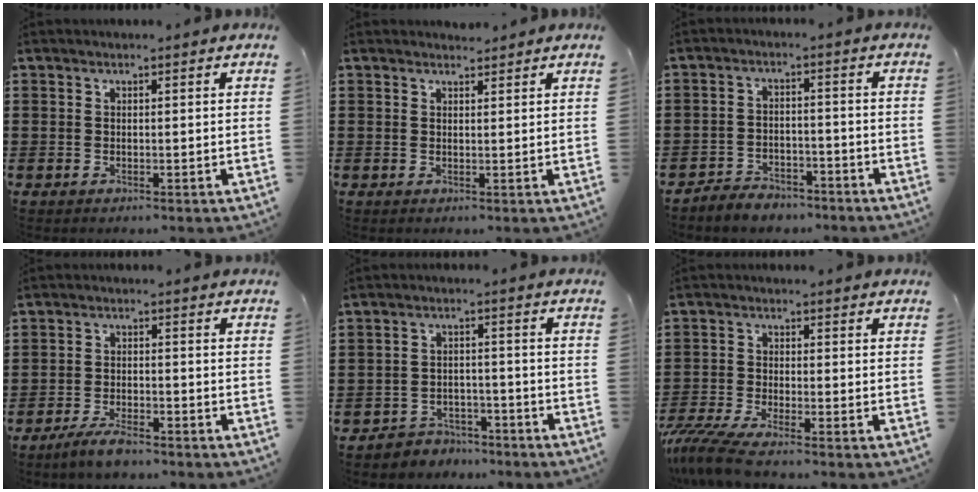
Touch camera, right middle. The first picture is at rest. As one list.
[{"total": 1.4, "force": [1.3, 0.2, 0.1], "torque": [-0.005, 0.000, 0.026]}, {"total": 3.7, "force": [-3.6, 0.7, -0.1], "torque": [-0.005, 0.006, -0.076]}, {"total": 3.9, "force": [-3.3, 0.7, 2.0], "torque": [-0.047, 0.002, -0.066]}, {"total": 3.8, "force": [-3.6, 1.0, -0.2], "torque": [-0.005, 0.003, -0.079]}, {"total": 5.7, "force": [-5.0, 0.4, 2.8], "torque": [-0.089, -0.023, -0.106]}]